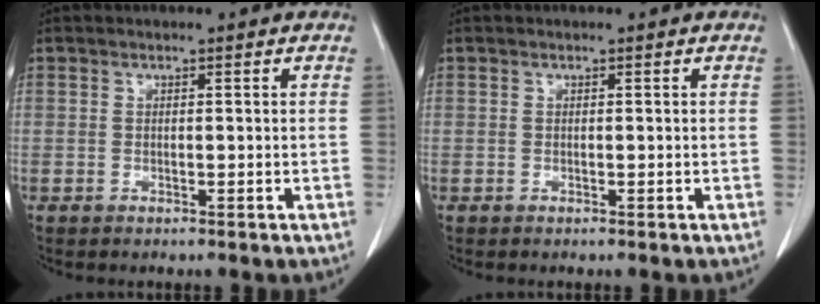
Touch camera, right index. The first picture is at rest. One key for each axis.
{"total": 0.0}